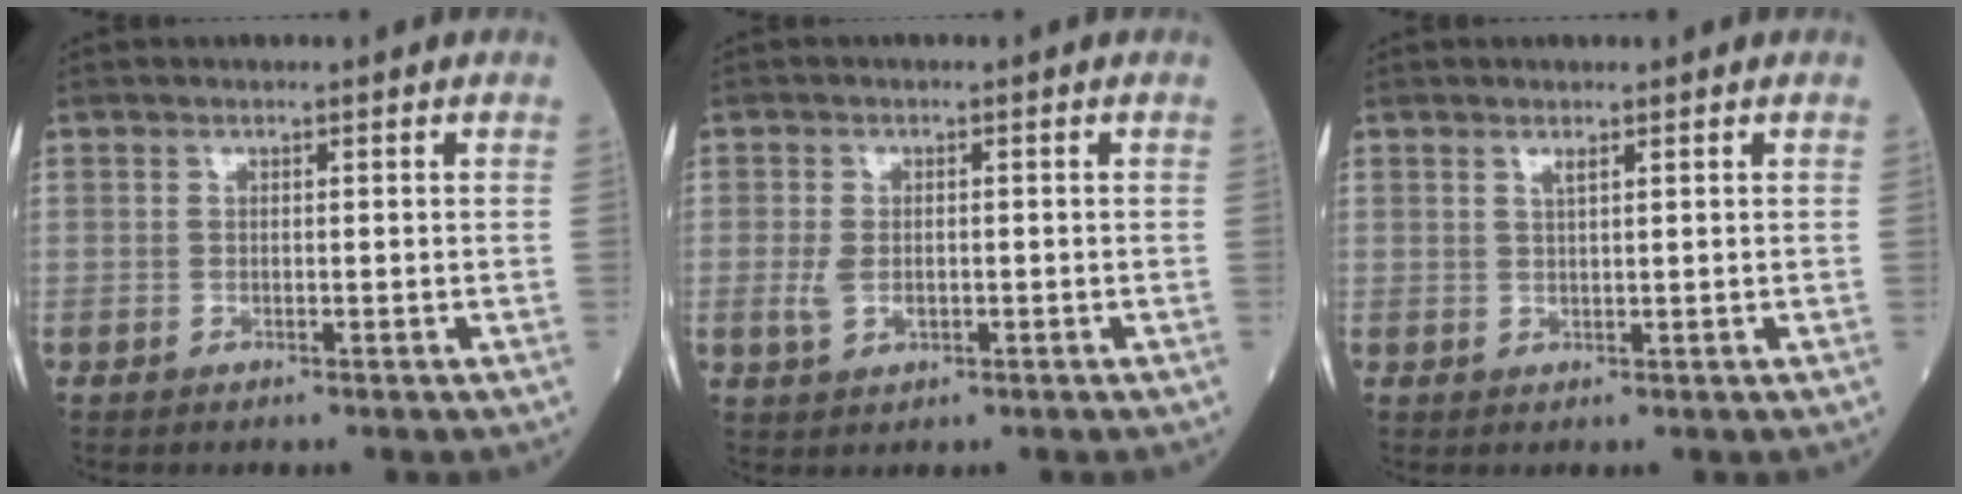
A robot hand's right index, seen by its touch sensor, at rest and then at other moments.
{"total": 3.1, "force": [-0.6, 1.8, 2.5], "torque": [-0.057, -0.003, -0.006]}
{"total": 1.1, "force": [0.7, 0.0, 0.8], "torque": [-0.018, -0.003, 0.013]}